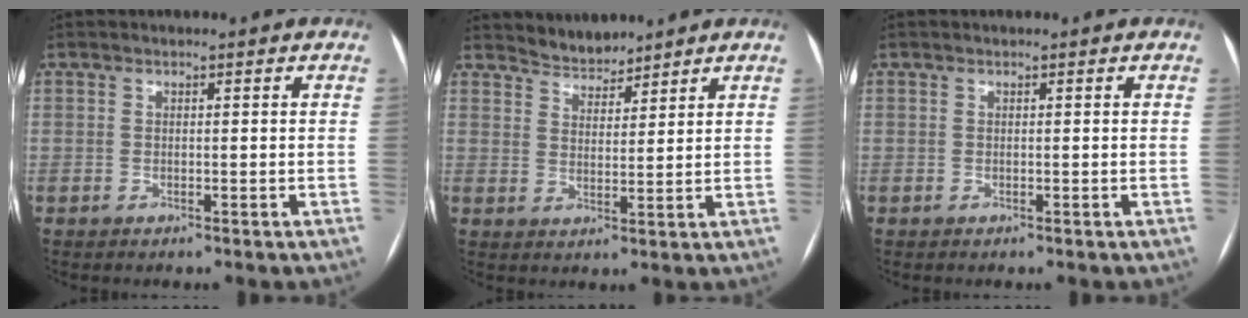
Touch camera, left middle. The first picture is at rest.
{"total": 4.1, "force": [4.0, 1.0, 0.0], "torque": [-0.001, 0.010, 0.073]}
{"total": 0.0}